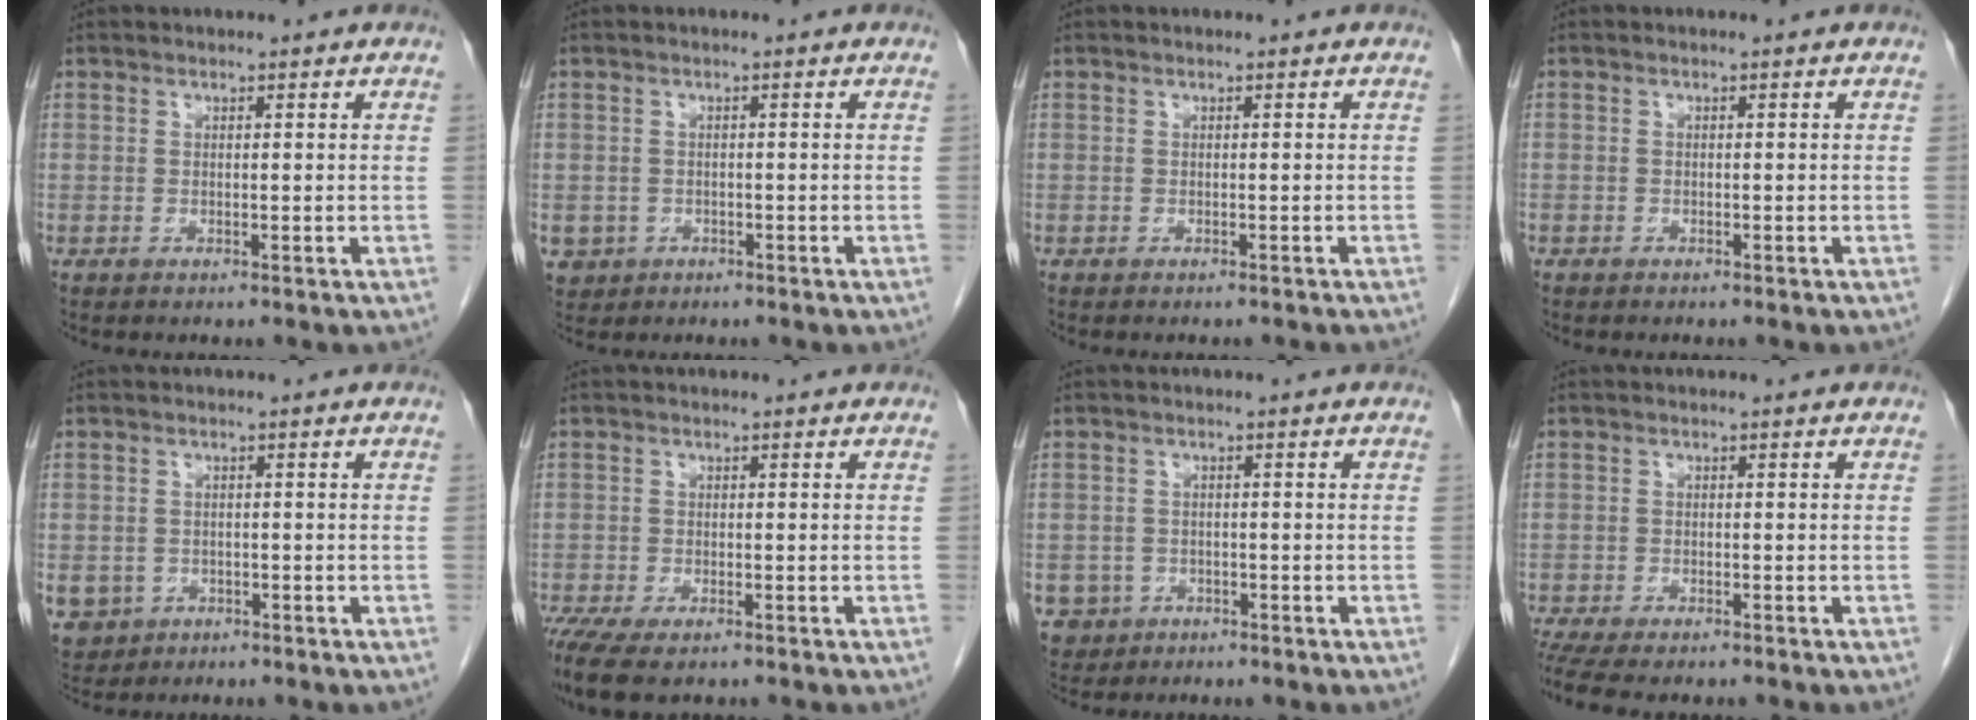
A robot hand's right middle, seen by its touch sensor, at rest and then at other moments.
{"total": 3.7, "force": [-1.6, 3.3, 0.5], "torque": [-0.009, 0.004, -0.022]}
{"total": 3.4, "force": [-3.2, 0.4, 1.2], "torque": [-0.020, -0.007, -0.037]}
{"total": 0.5, "force": [-0.4, 0.3, 0.1], "torque": [-0.006, 0.002, -0.008]}
{"total": 6.9, "force": [-2.8, 6.1, 1.8], "torque": [-0.050, 0.000, -0.037]}
{"total": 8.6, "force": [-6.2, 3.0, 5.1], "torque": [-0.100, -0.018, -0.100]}
{"total": 4.2, "force": [-1.9, 3.8, 0.3], "torque": [-0.005, 0.009, -0.029]}
{"total": 9.3, "force": [-7.7, 2.5, 4.5], "torque": [-0.079, -0.004, -0.114]}